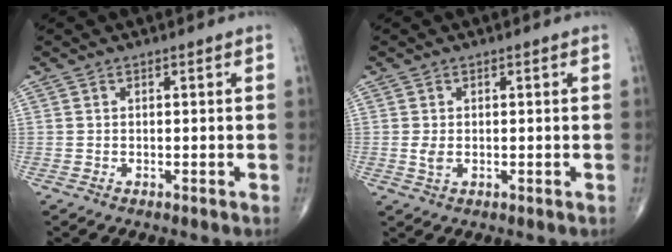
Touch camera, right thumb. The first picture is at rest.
{"total": 2.0, "force": [0.0, 1.3, 1.6], "torque": [-0.034, -0.004, 0.000]}